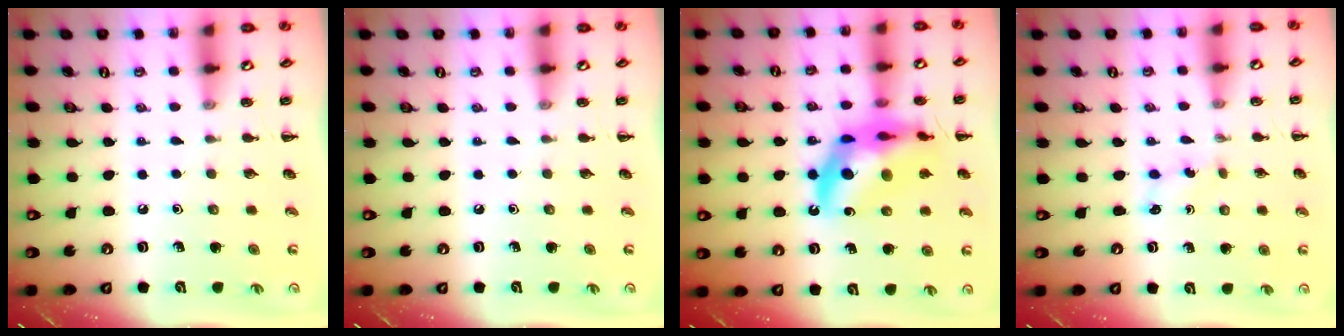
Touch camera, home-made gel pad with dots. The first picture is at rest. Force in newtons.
{"total": 0.0}
{"total": 19.1, "press": 18.5, "slide": 4.4}
{"total": 2.6, "press": 2.5, "slide": 0.8}